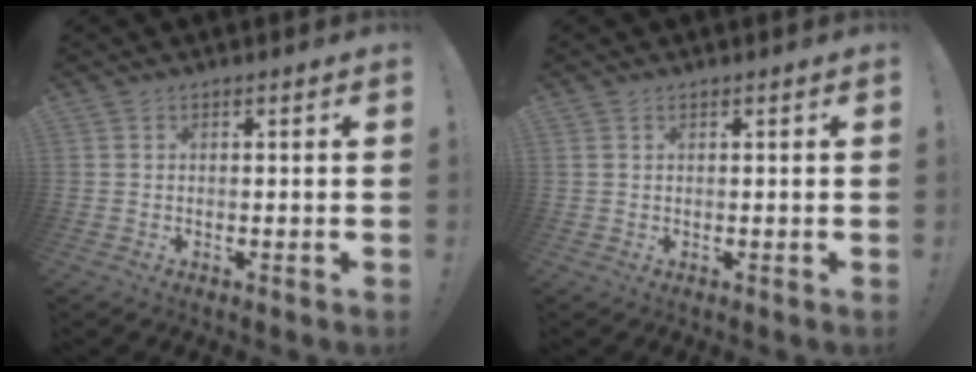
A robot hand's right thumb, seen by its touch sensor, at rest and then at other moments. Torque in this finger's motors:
{"motor_torque": [0.12, -0.22, -0.06, -0.11, 0.08]}